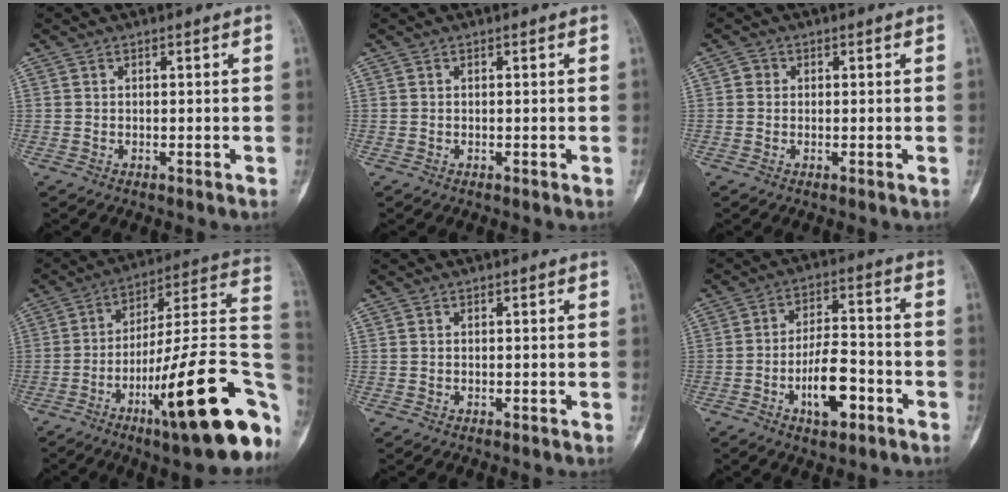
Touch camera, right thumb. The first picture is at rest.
{"total": 0.0}
{"total": 1.3, "force": [0.1, 1.2, 0.4], "torque": [0.000, 0.003, -0.001]}
{"total": 27.0, "force": [-10.1, 5.7, 24.4], "torque": [-0.294, 0.047, -0.148]}
{"total": 0.0}
{"total": 10.2, "force": [-4.4, 4.4, 8.0], "torque": [-0.129, 0.031, -0.071]}